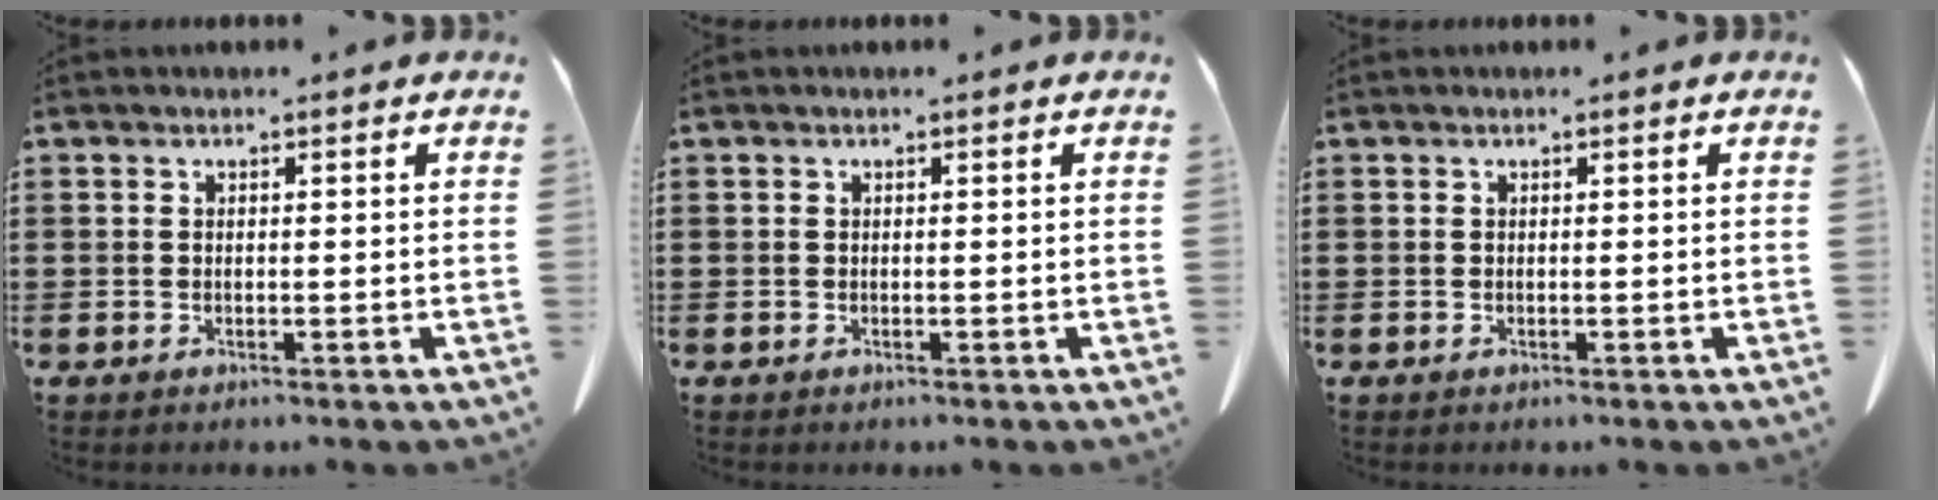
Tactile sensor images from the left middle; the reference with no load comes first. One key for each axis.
{"total": 0.0}
{"total": 0.0}